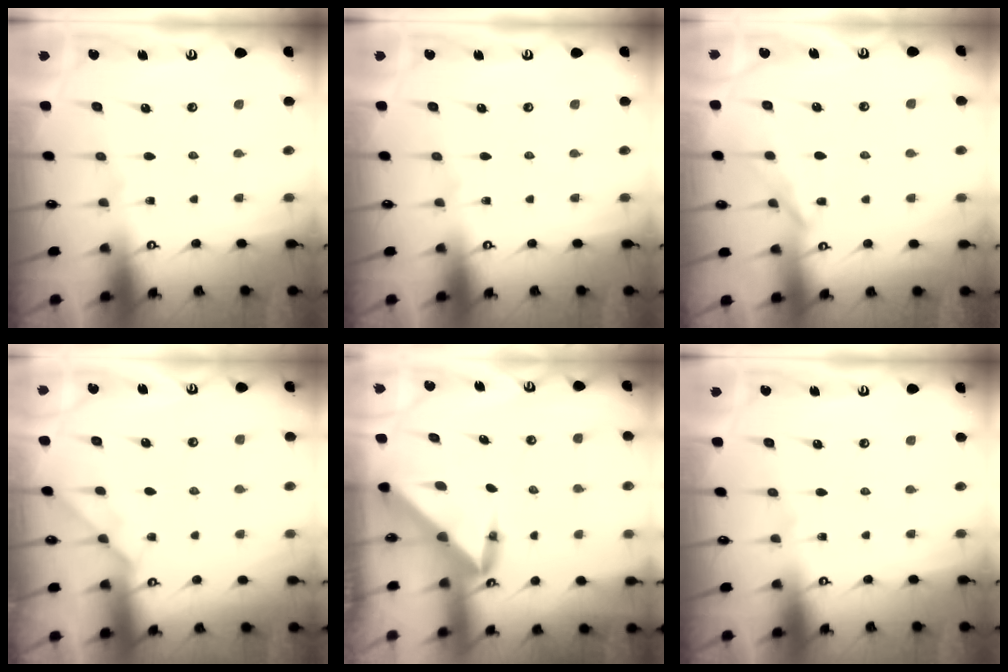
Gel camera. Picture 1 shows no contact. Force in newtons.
{"total": 0.0}
{"total": 6.0, "press": 5.9, "slide": 0.5}
{"total": 4.0, "press": 3.9, "slide": 0.7}
{"total": 3.8, "press": 3.8, "slide": 0.4}
{"total": 0.0}